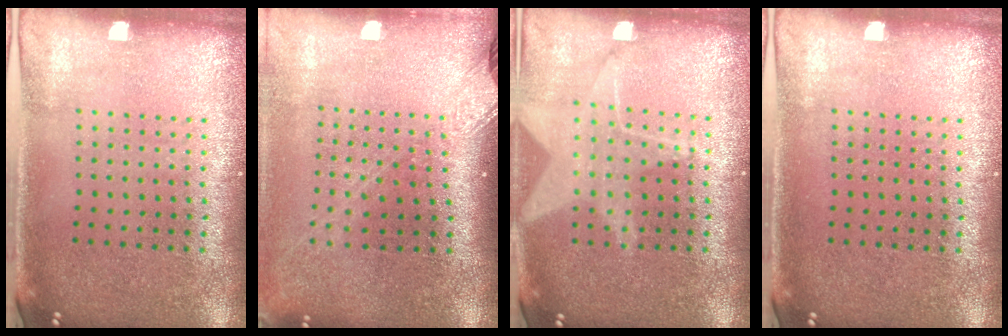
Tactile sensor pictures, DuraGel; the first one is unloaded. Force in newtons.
{"total": 2.2, "press": 1.7, "slide": 1.4}
{"total": 1.6, "press": 1.4, "slide": 0.7}
{"total": 0.0}